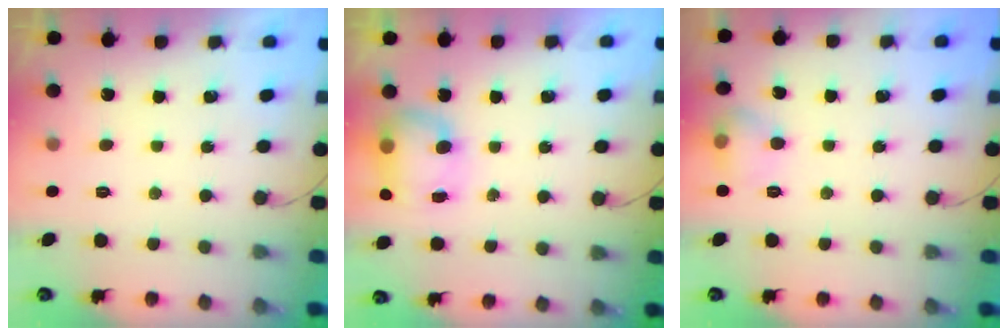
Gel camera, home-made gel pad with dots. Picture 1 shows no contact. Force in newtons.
{"total": 8.0, "press": 8.0, "slide": 0.8}
{"total": 9.3, "press": 6.9, "slide": 6.2}